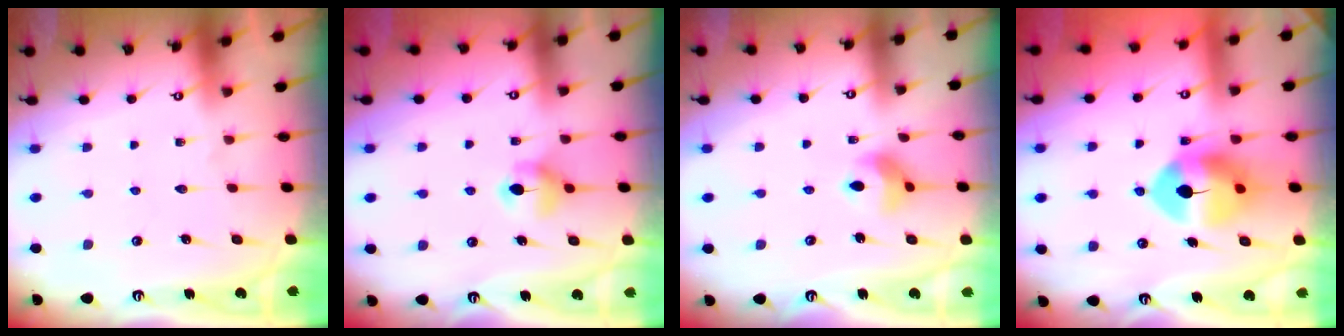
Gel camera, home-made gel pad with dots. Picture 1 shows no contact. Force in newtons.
{"total": 5.9, "press": 5.9, "slide": 0.7}
{"total": 8.7, "press": 8.6, "slide": 1.2}
{"total": 10.2, "press": 10.0, "slide": 1.6}